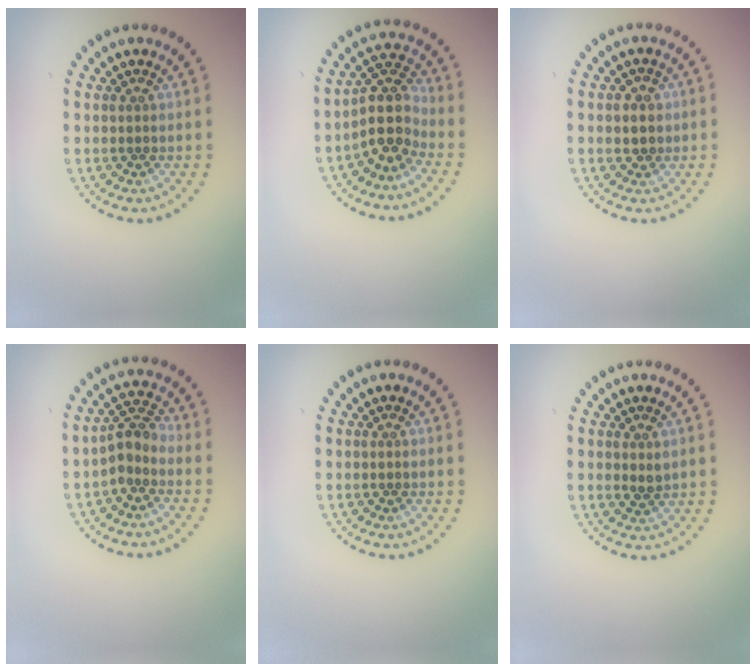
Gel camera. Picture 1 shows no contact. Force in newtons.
{"total": 3.9, "press": 3.1, "slide": 2.4}
{"total": 1.7, "press": 1.7, "slide": 0.3}
{"total": 2.6, "press": 2.1, "slide": 1.5}
{"total": 0.0}
{"total": 1.0, "press": 0.9, "slide": 0.4}